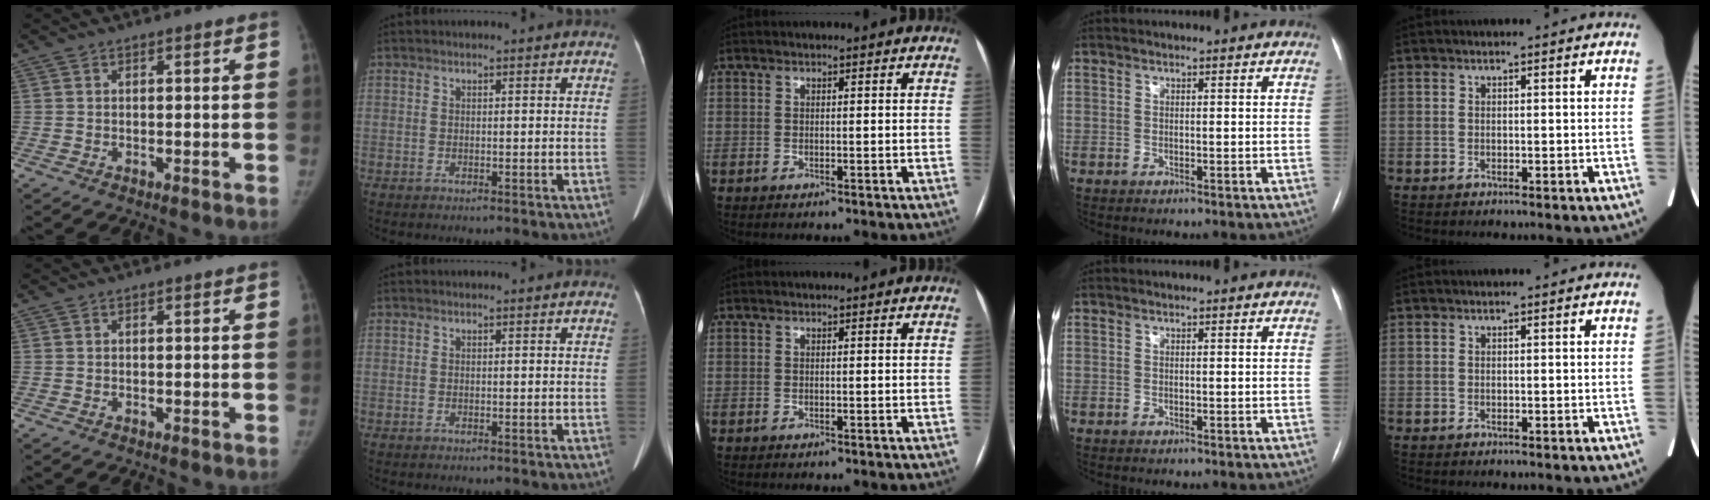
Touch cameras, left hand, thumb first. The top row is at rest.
{}